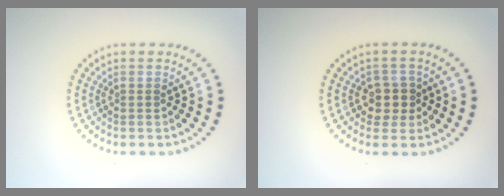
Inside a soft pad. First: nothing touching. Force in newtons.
{"total": 2.6, "press": 2.3, "slide": 1.2}